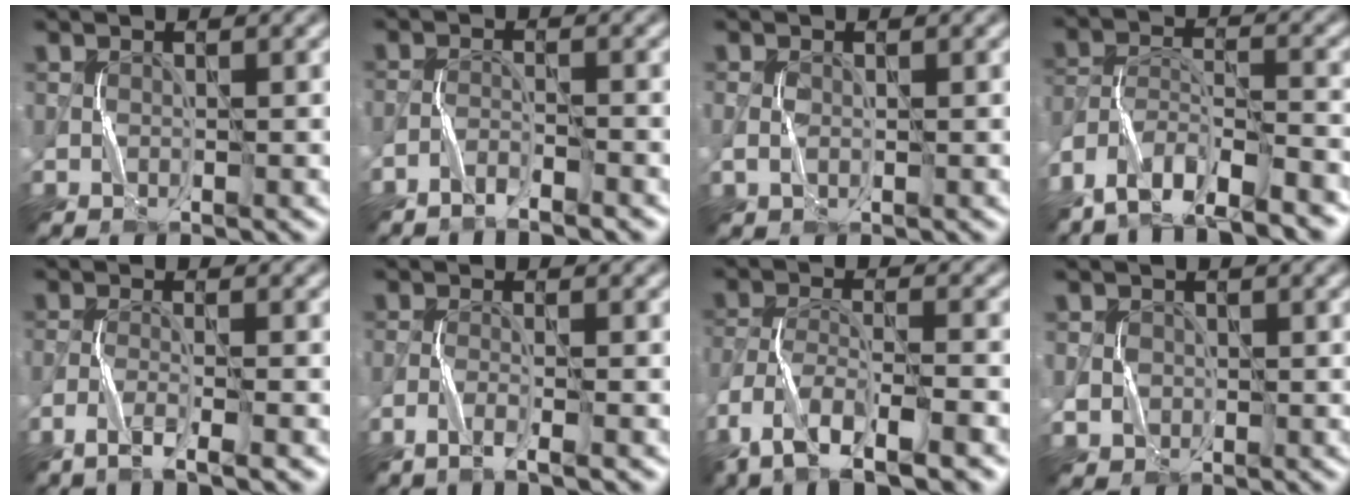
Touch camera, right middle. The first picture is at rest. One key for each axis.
{"total": 2.0, "fx": -1.9, "fy": -0.2, "fz": 0.5, "tx": -0.016, "ty": 0.003, "tz": -0.039}
{"total": 0.7, "fx": 0.0, "fy": 0.4, "fz": 0.6, "tx": -0.016, "ty": 0.002, "tz": 0.002}
{"total": 8.2, "fx": -7.2, "fy": 1.7, "fz": 3.5, "tx": -0.064, "ty": -0.002, "tz": -0.124}
{"total": 2.8, "fx": -2.1, "fy": -0.2, "fz": 1.8, "tx": -0.041, "ty": -0.002, "tz": -0.046}
{"total": 1.9, "fx": -1.5, "fy": -0.3, "fz": 1.2, "tx": -0.031, "ty": -0.001, "tz": -0.033}
{"total": 9.0, "fx": -6.5, "fy": 2.4, "fz": 5.7, "tx": -0.110, "ty": -0.006, "tz": -0.122}
{"total": 1.9, "fx": 0.2, "fy": 1.9, "fz": 0.4, "tx": -0.006, "ty": 0.000, "tz": 0.003}